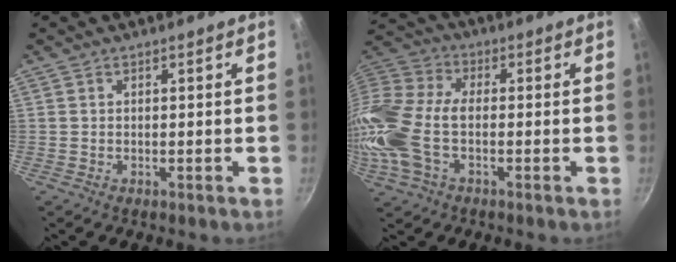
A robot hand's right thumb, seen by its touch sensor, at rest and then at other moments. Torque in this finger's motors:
{"motor_torque": [2.51, 2.51, 1.36, -1.28, 0.62]}